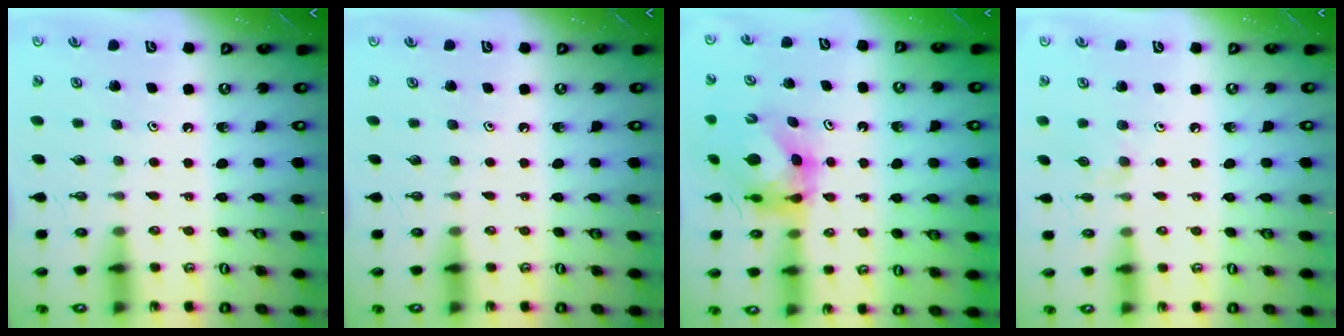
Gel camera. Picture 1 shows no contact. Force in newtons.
{"total": 0.0}
{"total": 7.0, "press": 7.0, "slide": 0.9}
{"total": 2.6, "press": 2.5, "slide": 0.4}